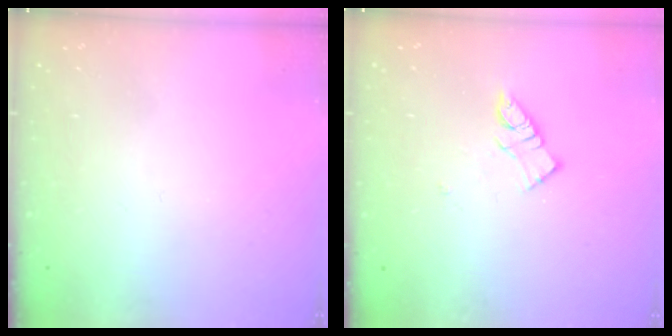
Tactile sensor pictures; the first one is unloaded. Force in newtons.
{"total": 9.1, "press": 9.1, "slide": 0.4}